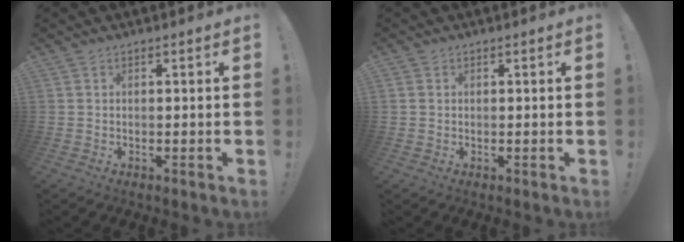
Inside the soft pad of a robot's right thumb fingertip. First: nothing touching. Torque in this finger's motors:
{"motor_torque": [0.05, -0.06, -0.34, 0.24, 0.10]}